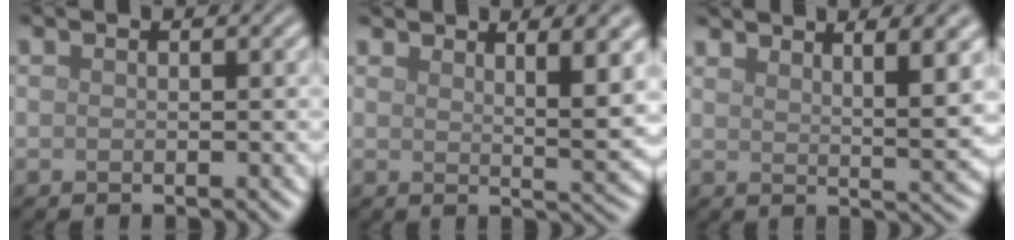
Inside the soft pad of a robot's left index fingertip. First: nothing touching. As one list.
[{"total": 4.5, "force": [2.7, 1.3, 3.4], "torque": [-0.037, -0.007, 0.041]}, {"total": 5.6, "force": [3.6, 1.5, 4.0], "torque": [-0.038, 0.005, 0.053]}]